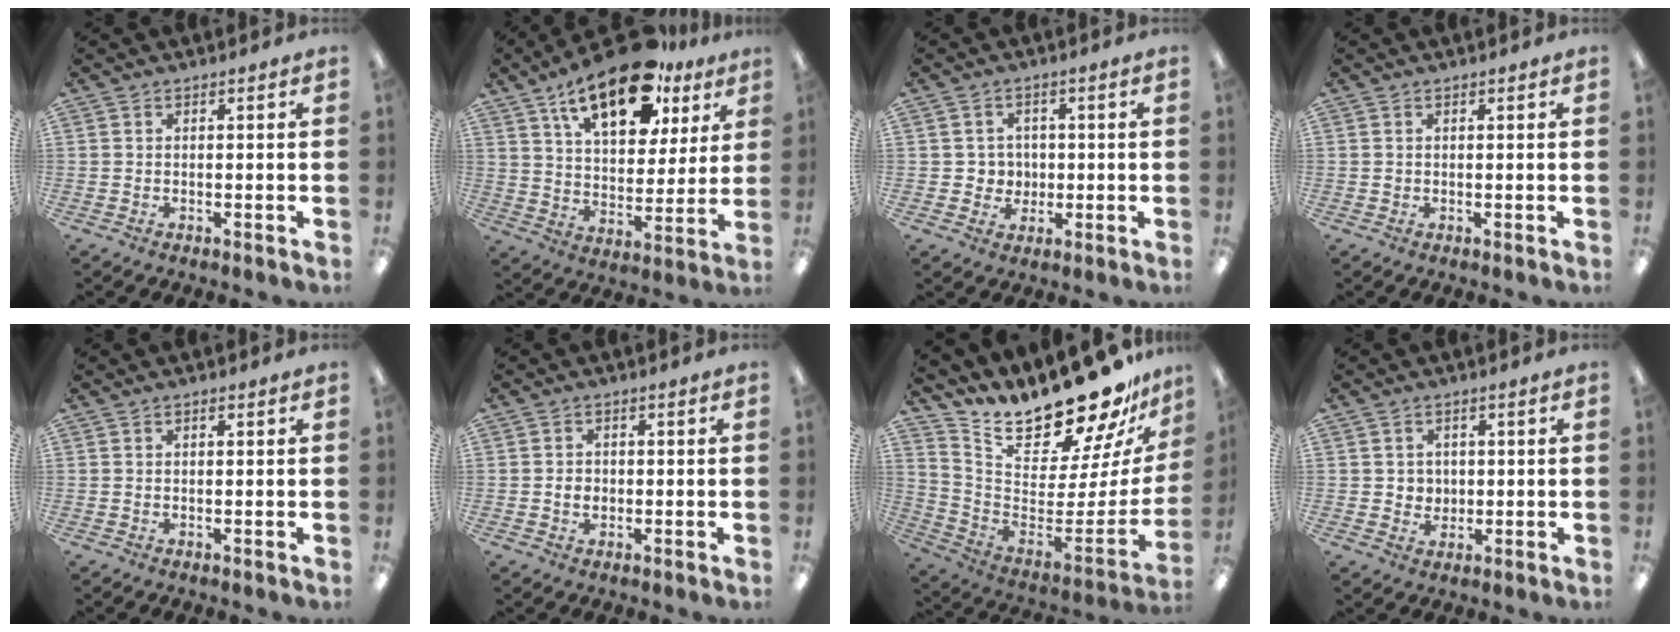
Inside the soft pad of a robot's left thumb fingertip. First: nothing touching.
{"total": 20.0, "force": [13.0, 9.1, 12.1], "torque": [-0.194, -0.062, 0.218]}
{"total": 4.1, "force": [0.6, 4.0, 0.1], "torque": [-0.003, 0.002, 0.006]}
{"total": 0.8, "force": [0.2, 0.8, 0.2], "torque": [-0.004, 0.005, 0.002]}
{"total": 0.6, "force": [0.4, 0.3, 0.4], "torque": [-0.001, 0.000, 0.005]}
{"total": 2.0, "force": [-0.2, 1.8, 0.8], "torque": [-0.015, 0.005, -0.006]}
{"total": 20.7, "force": [17.7, 6.1, 8.7], "torque": [-0.119, -0.161, 0.300]}
{"total": 3.3, "force": [1.2, 3.1, 0.1], "torque": [0.003, -0.001, 0.018]}